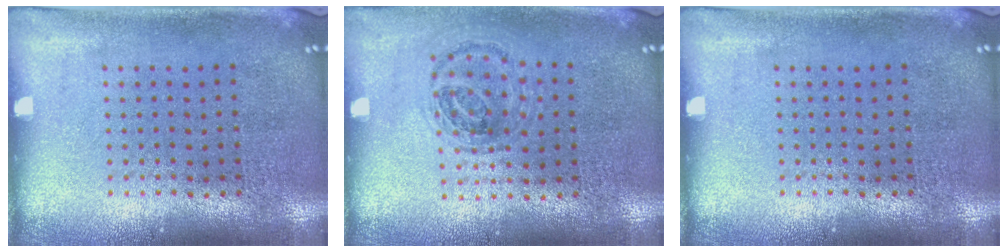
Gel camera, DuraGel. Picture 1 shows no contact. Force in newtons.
{"total": 0.9, "press": 0.9, "slide": 0.3}
{"total": 0.0}